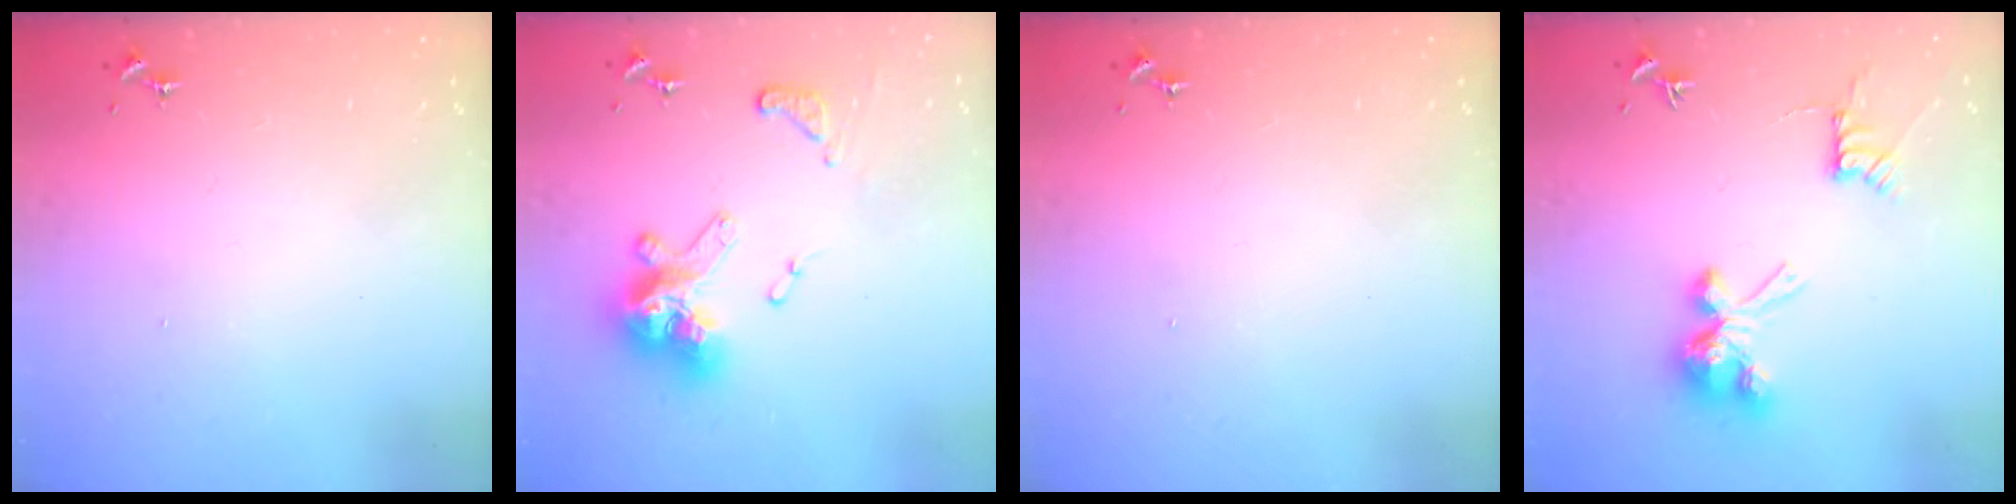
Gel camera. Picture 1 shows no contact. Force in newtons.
{"total": 16.9, "press": 16.8, "slide": 1.6}
{"total": 0.0}
{"total": 11.1, "press": 11.1, "slide": 0.2}